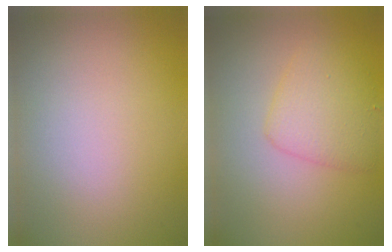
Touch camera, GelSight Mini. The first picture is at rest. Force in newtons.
{"total": 3.1, "press": 3.1, "slide": 0.1}